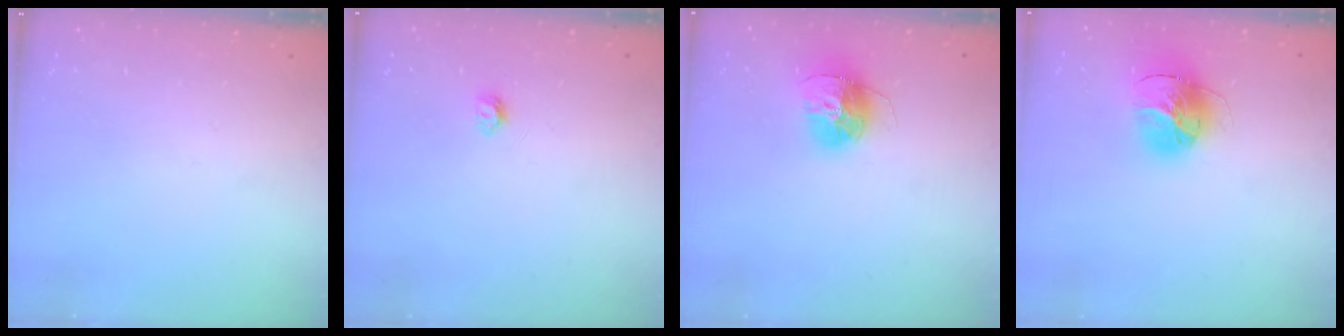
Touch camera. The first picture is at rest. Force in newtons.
{"total": 3.1, "press": 3.1, "slide": 0.5}
{"total": 13.8, "press": 13.7, "slide": 1.3}
{"total": 16.1, "press": 16.0, "slide": 1.7}